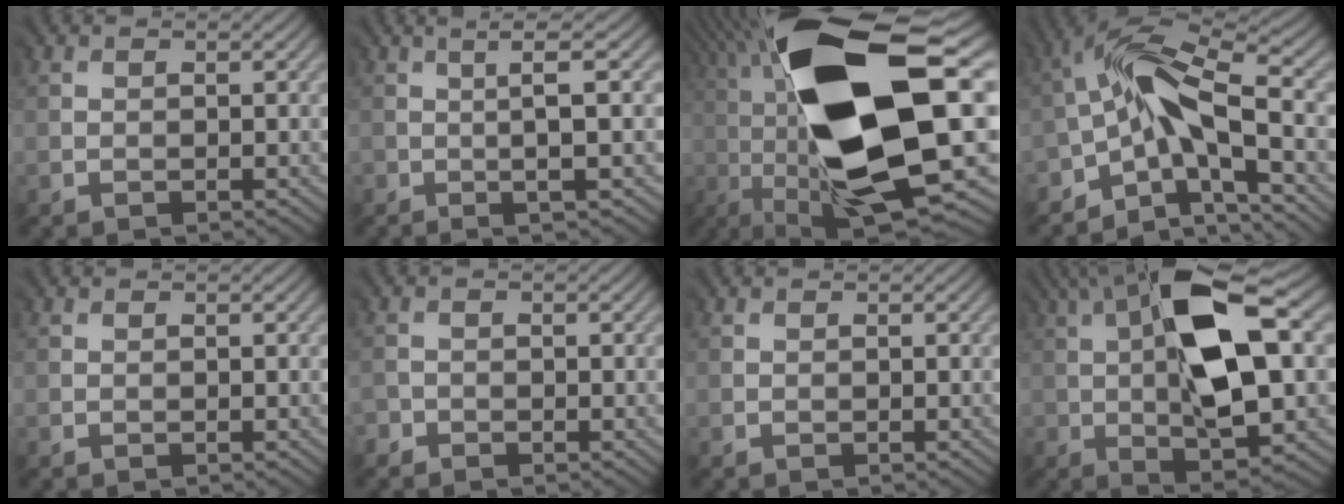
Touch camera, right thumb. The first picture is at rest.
{"total": 2.4, "force": [-0.1, -0.5, 2.4], "torque": [-0.043, 0.009, -0.005]}
{"total": 19.8, "force": [0.5, 6.7, 18.6], "torque": [-0.359, 0.001, 0.009]}
{"total": 8.7, "force": [-3.1, 3.2, 7.5], "torque": [-0.125, 0.018, -0.070]}
{"total": 0.0}
{"total": 1.4, "force": [-1.3, 0.5, -0.4], "torque": [0.009, 0.000, -0.027]}
{"total": 0.0}
{"total": 13.7, "force": [2.1, 5.2, 12.5], "torque": [-0.216, 0.013, 0.030]}